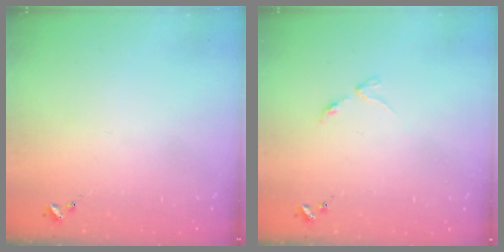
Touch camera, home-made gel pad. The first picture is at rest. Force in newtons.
{"total": 2.9, "press": 2.8, "slide": 0.4}